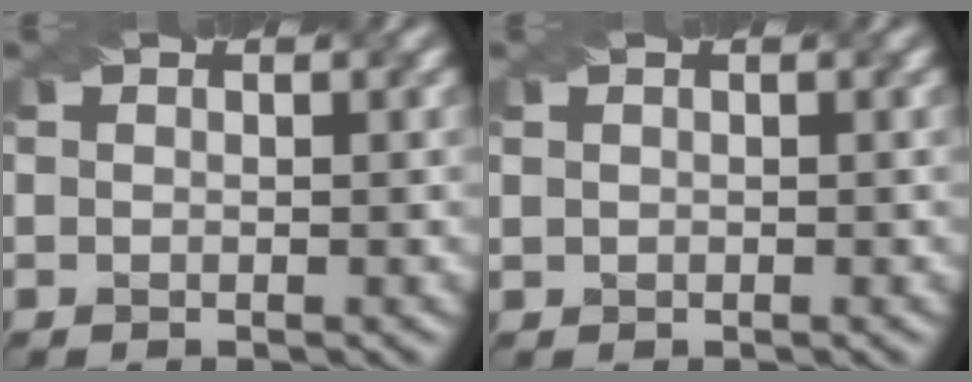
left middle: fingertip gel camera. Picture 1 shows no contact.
{"total": 0.0}